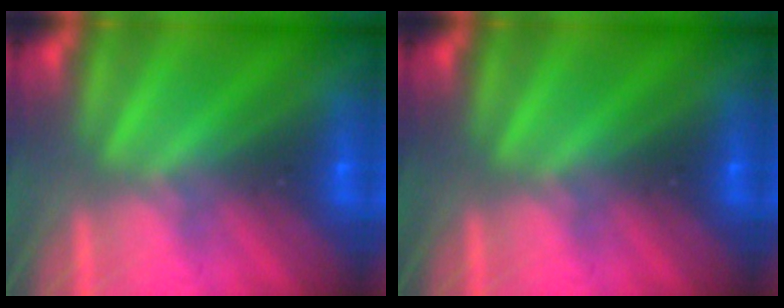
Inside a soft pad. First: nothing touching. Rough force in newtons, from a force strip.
{"total": 0.0}